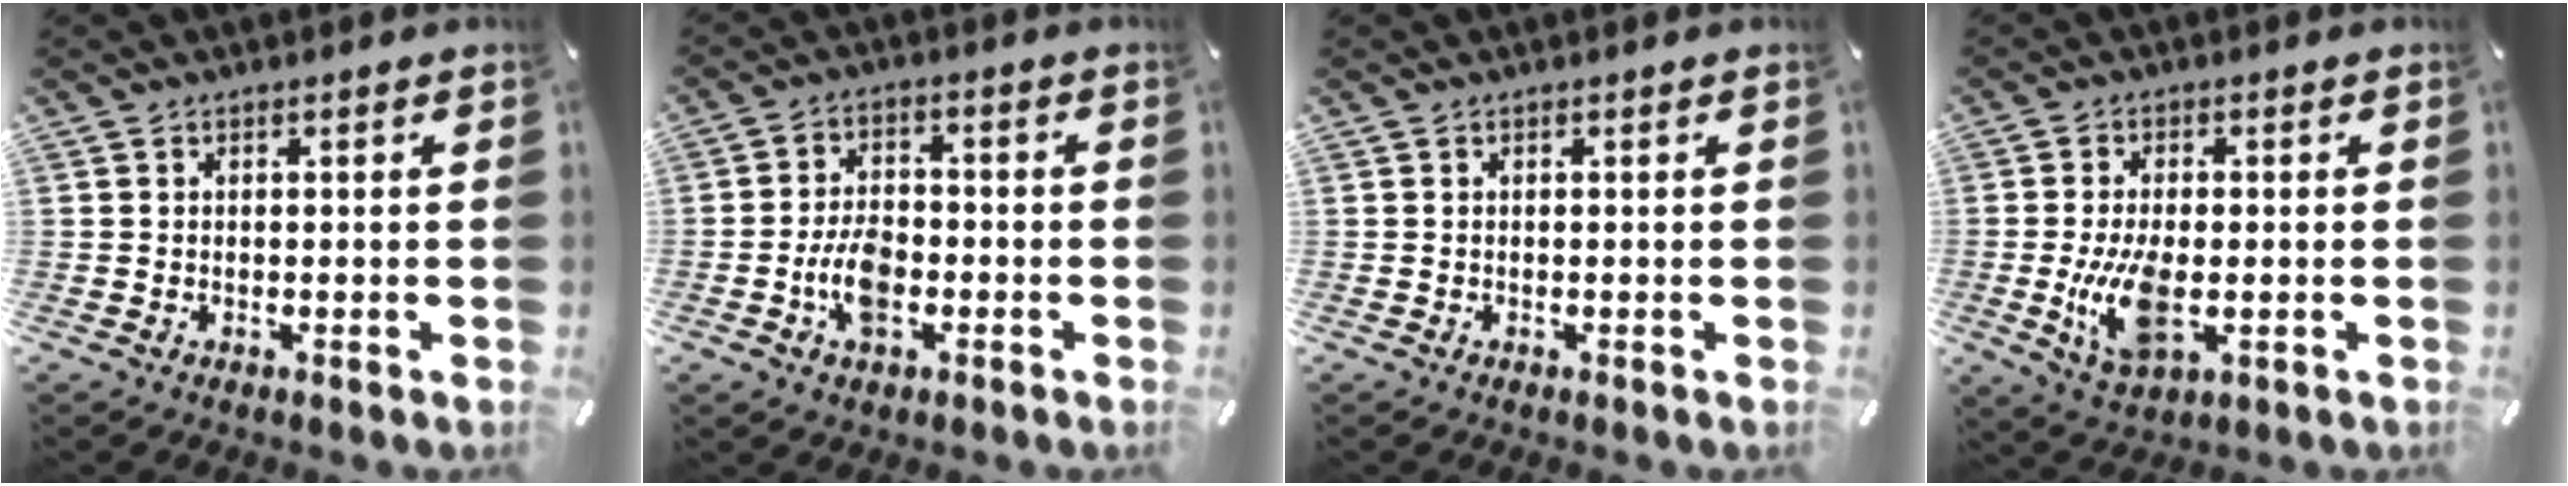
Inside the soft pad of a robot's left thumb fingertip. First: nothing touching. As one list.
[{"total": 7.8, "force": [-2.6, 4.8, 5.6], "torque": [-0.116, 0.012, -0.048]}, {"total": 0.0}, {"total": 10.0, "force": [-1.5, 5.1, 8.5], "torque": [-0.183, -0.017, -0.027]}]